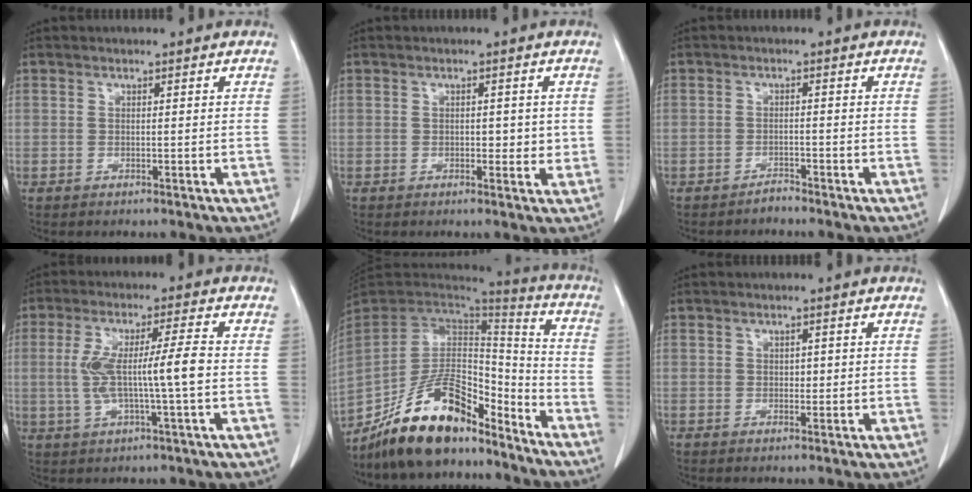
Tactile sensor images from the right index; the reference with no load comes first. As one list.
[{"total": 2.9, "force": [0.1, 1.7, 2.4], "torque": [-0.028, -0.001, 0.003]}, {"total": 1.4, "force": [-1.3, 0.3, 0.0], "torque": [0.006, 0.000, -0.023]}, {"total": 8.5, "force": [-0.4, 0.2, 8.5], "torque": [-0.166, 0.014, -0.005]}, {"total": 16.7, "force": [-12.9, 6.3, 8.6], "torque": [-0.149, 0.039, -0.227]}, {"total": 1.0, "force": [0.1, 0.7, 0.6], "torque": [-0.007, 0.001, 0.002]}]